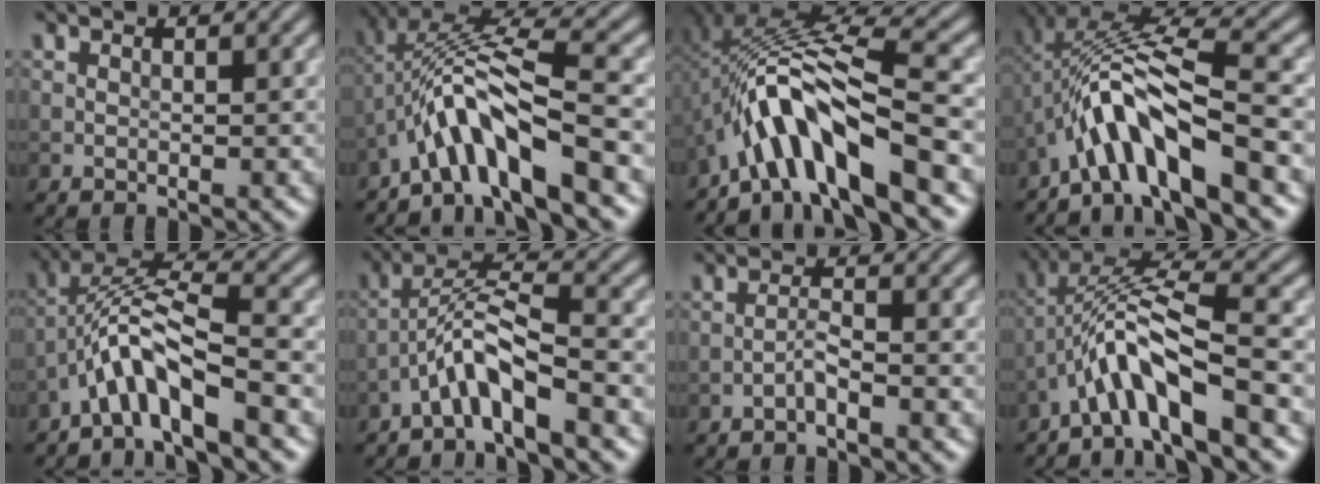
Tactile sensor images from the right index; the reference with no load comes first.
{"total": 7.9, "force": [-3.8, 1.8, 6.8], "torque": [-0.119, 0.020, -0.076]}
{"total": 9.6, "force": [-5.1, 2.4, 7.8], "torque": [-0.128, 0.019, -0.093]}
{"total": 9.0, "force": [-3.9, 2.2, 7.8], "torque": [-0.137, 0.022, -0.076]}
{"total": 5.9, "force": [-3.4, 1.1, 4.7], "torque": [-0.090, 0.014, -0.070]}
{"total": 4.8, "force": [-3.1, 0.6, 3.6], "torque": [-0.069, 0.015, -0.063]}
{"total": 1.4, "force": [-1.0, 0.0, 0.9], "torque": [-0.016, 0.007, -0.022]}
{"total": 7.2, "force": [-3.6, 1.5, 6.1], "torque": [-0.114, 0.017, -0.073]}